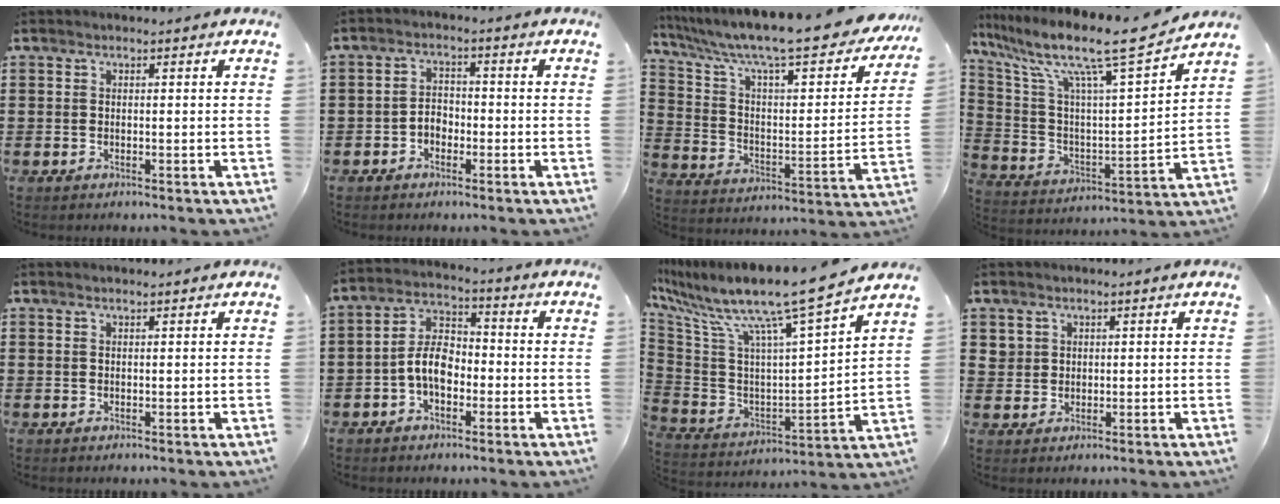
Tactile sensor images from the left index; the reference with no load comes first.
{"total": 2.6, "force": [-1.3, 1.8, 1.4], "torque": [-0.030, 0.005, -0.027]}
{"total": 10.9, "force": [8.9, 1.3, 6.2], "torque": [-0.145, -0.066, 0.146]}
{"total": 12.3, "force": [9.4, 1.1, 7.9], "torque": [-0.180, -0.063, 0.146]}
{"total": 0.6, "force": [0.5, -0.1, 0.3], "torque": [-0.006, -0.001, 0.010]}
{"total": 6.5, "force": [-1.9, 4.0, 4.8], "torque": [-0.115, 0.007, -0.043]}
{"total": 11.8, "force": [9.6, -0.3, 6.9], "torque": [-0.159, -0.079, 0.151]}
{"total": 2.2, "force": [1.3, 1.8, 0.1], "torque": [-0.011, 0.007, 0.024]}